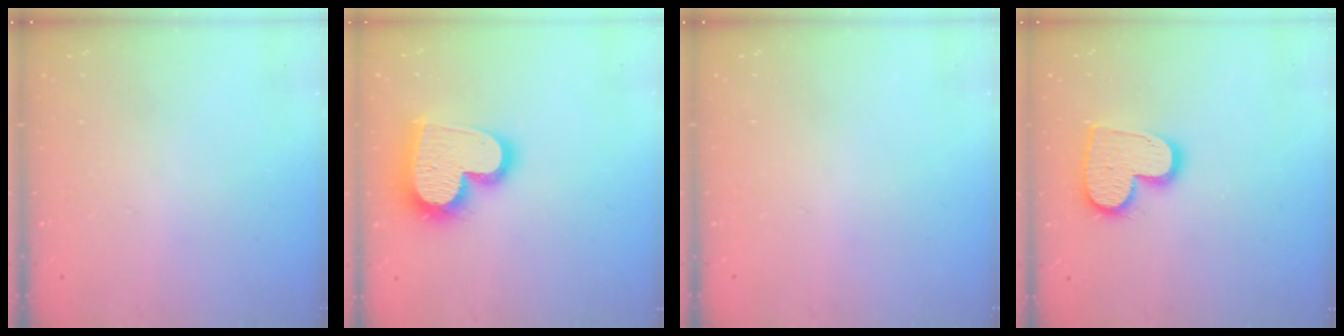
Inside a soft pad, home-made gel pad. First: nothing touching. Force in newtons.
{"total": 20.9, "press": 20.8, "slide": 1.6}
{"total": 0.0}
{"total": 14.8, "press": 14.8, "slide": 1.1}